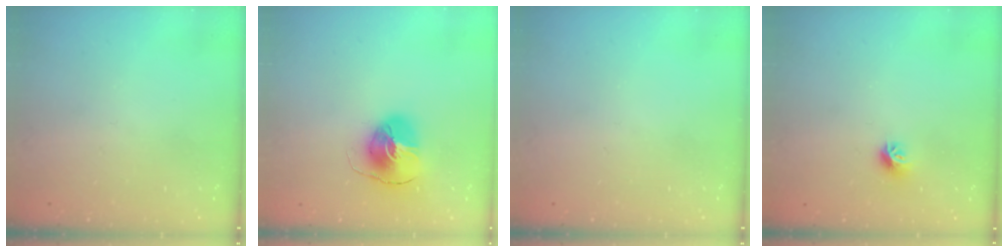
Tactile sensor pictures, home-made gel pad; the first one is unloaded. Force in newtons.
{"total": 8.7, "press": 8.7, "slide": 1.1}
{"total": 0.0}
{"total": 7.4, "press": 7.4, "slide": 0.7}